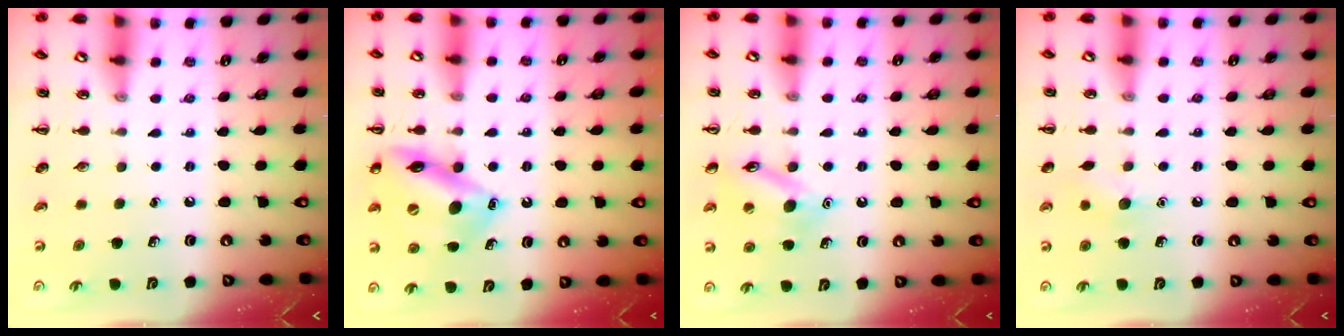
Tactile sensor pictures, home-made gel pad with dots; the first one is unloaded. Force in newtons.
{"total": 15.5, "press": 15.3, "slide": 2.7}
{"total": 12.5, "press": 12.4, "slide": 1.9}
{"total": 7.4, "press": 7.2, "slide": 1.7}